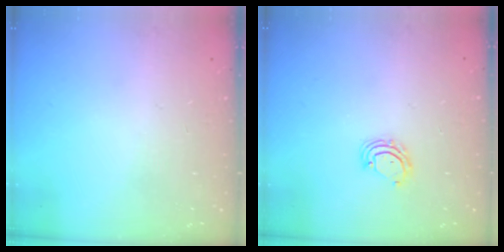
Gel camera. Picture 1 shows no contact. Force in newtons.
{"total": 5.0, "press": 5.0, "slide": 0.4}